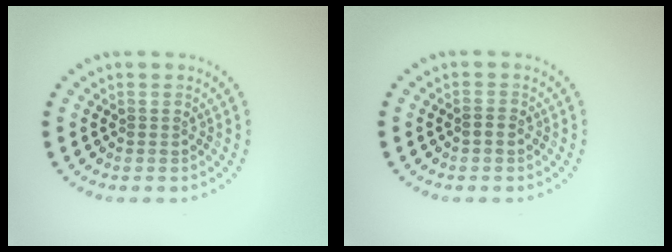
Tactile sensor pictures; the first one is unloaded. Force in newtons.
{"total": 0.8, "press": 0.8, "slide": 0.1}